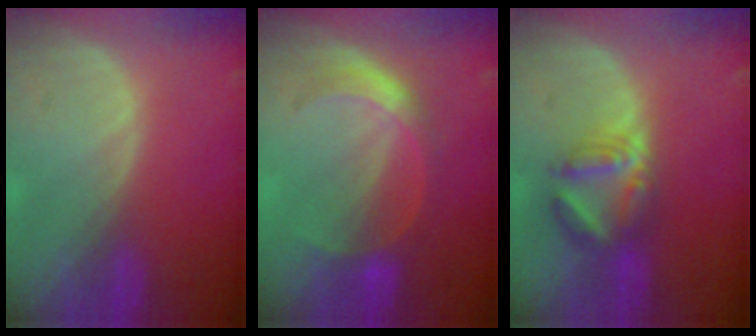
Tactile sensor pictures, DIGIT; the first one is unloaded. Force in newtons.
{"total": 5.1, "press": 5.0, "slide": 0.8}
{"total": 6.0, "press": 5.9, "slide": 0.7}